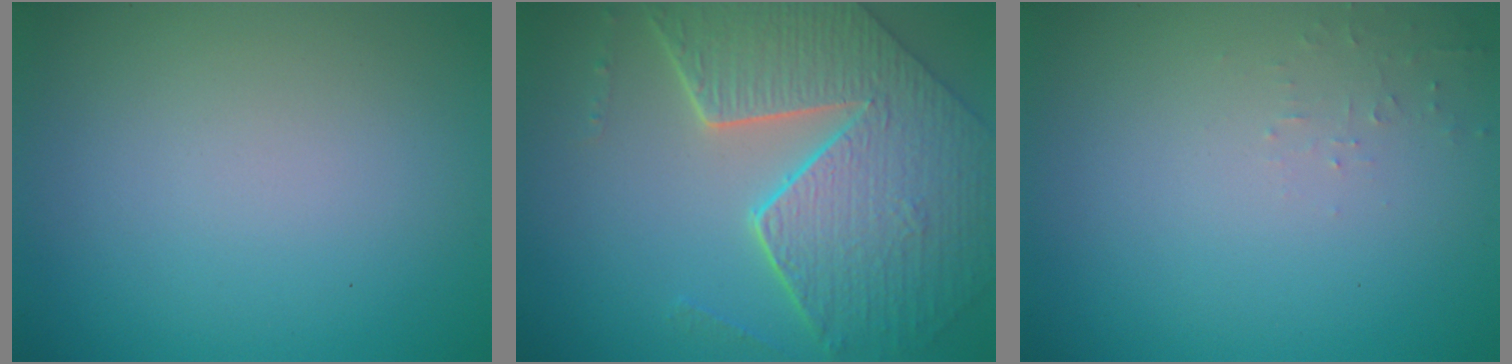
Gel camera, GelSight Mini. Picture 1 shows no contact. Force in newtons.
{"total": 8.8, "press": 6.3, "slide": 6.2}
{"total": 0.8, "press": 0.7, "slide": 0.1}